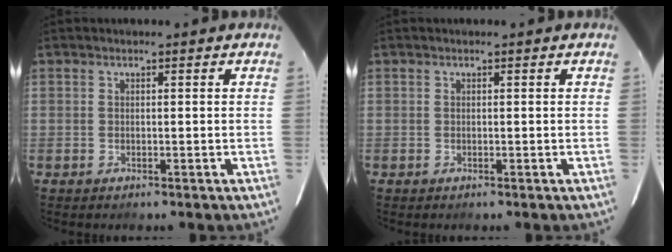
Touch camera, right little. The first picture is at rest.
{"total": 0.0}